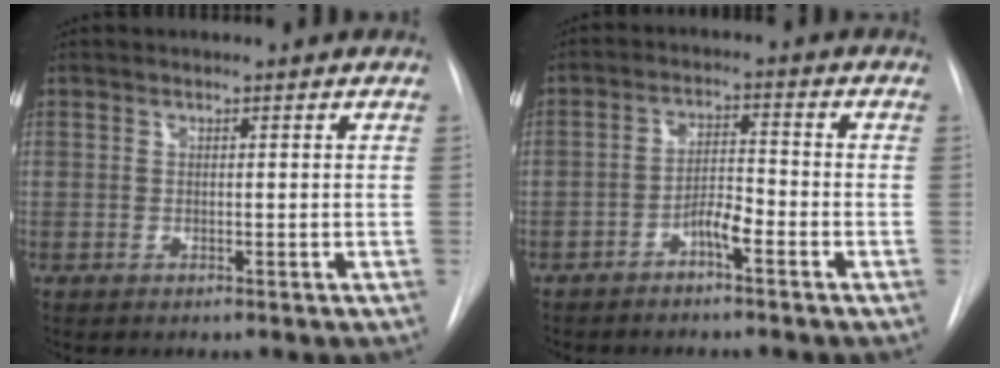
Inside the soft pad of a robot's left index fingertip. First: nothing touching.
{"total": 3.8, "force": [-2.7, 0.6, 2.6], "torque": [-0.047, 0.007, -0.047]}